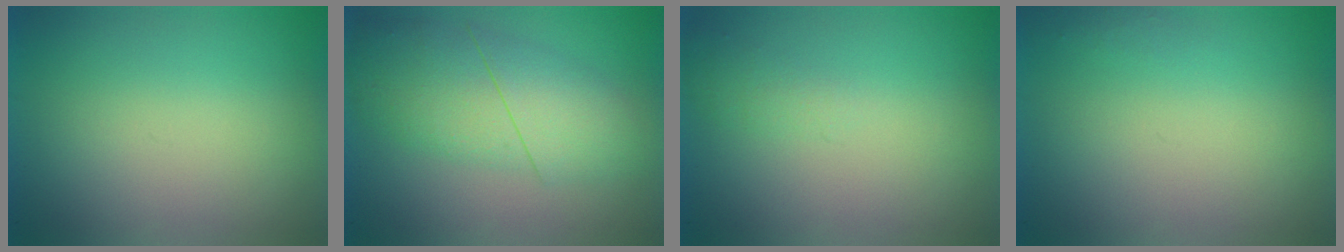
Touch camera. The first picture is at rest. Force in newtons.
{"total": 4.6}
{"total": 1.1}
{"total": 1.0}